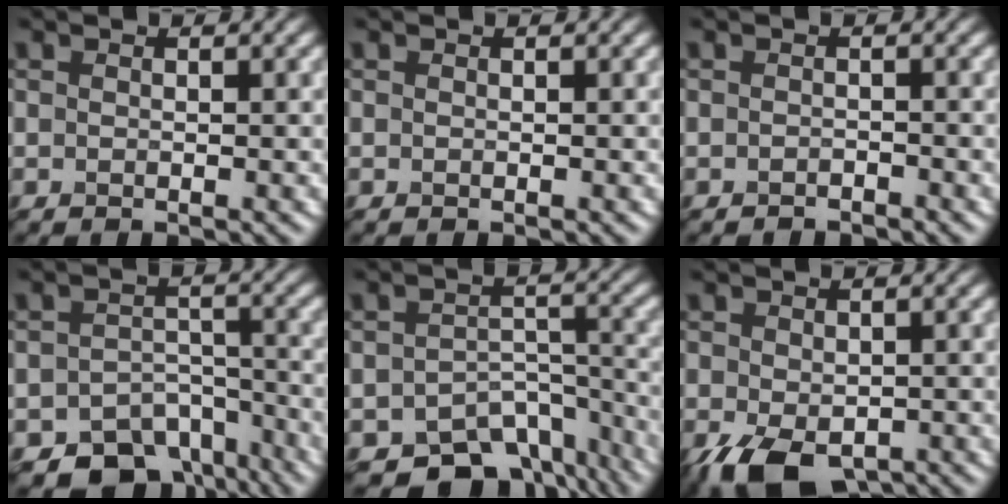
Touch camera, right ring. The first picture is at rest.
{"total": 0.0}
{"total": 0.7, "force": [-0.7, 0.2, 0.2], "torque": [-0.002, 0.002, -0.012]}
{"total": 7.9, "force": [-6.0, 4.6, 2.3], "torque": [-0.013, -0.010, -0.080]}
{"total": 9.0, "force": [-7.0, 4.7, 3.1], "torque": [-0.032, -0.007, -0.094]}
{"total": 7.3, "force": [-3.8, 4.1, 4.7], "torque": [-0.092, -0.026, -0.053]}